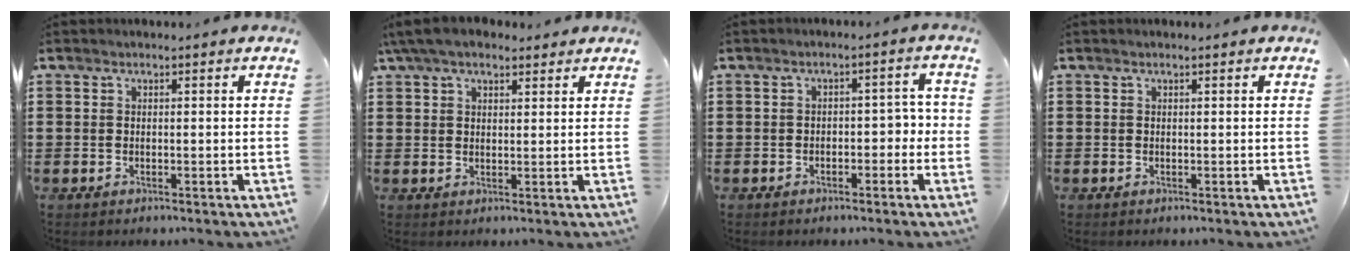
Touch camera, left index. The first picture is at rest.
{"total": 5.2, "force": [4.0, 1.9, 2.8], "torque": [-0.065, 0.004, 0.074]}
{"total": 2.9, "force": [-1.5, 1.6, 1.9], "torque": [-0.038, 0.009, -0.034]}
{"total": 0.0}